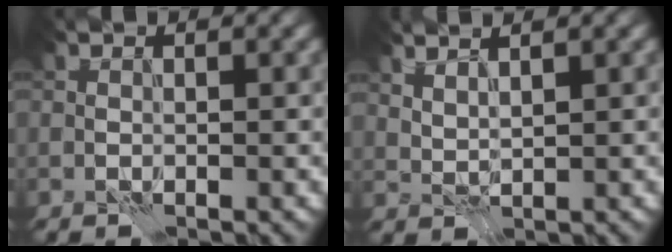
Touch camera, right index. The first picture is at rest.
{"total": 2.1, "force": [1.8, 0.3, 1.0], "torque": [-0.014, -0.004, 0.032]}